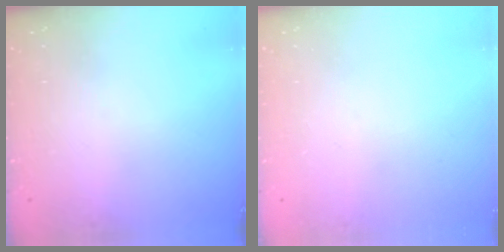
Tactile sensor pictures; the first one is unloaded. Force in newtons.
{"total": 0.0}